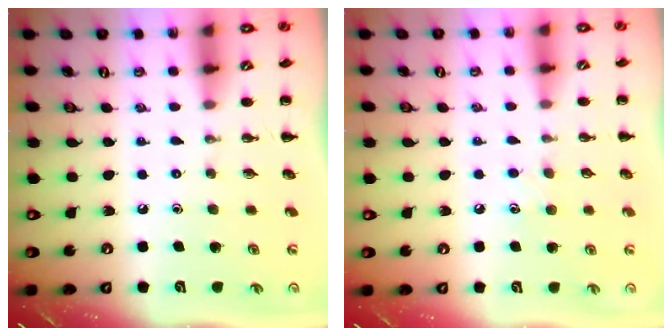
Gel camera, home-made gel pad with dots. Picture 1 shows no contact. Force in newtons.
{"total": 4.4, "press": 4.2, "slide": 1.2}